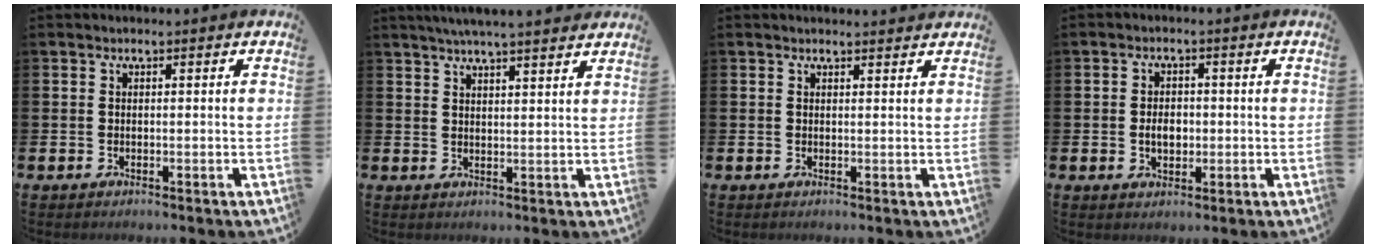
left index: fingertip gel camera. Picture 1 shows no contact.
{"total": 4.6, "force": [4.4, -0.4, 1.2], "torque": [-0.033, -0.014, 0.079]}
{"total": 1.2, "force": [1.1, 0.1, 0.0], "torque": [0.007, -0.005, 0.020]}
{"total": 3.1, "force": [-0.3, 2.1, 2.2], "torque": [-0.025, -0.001, -0.011]}